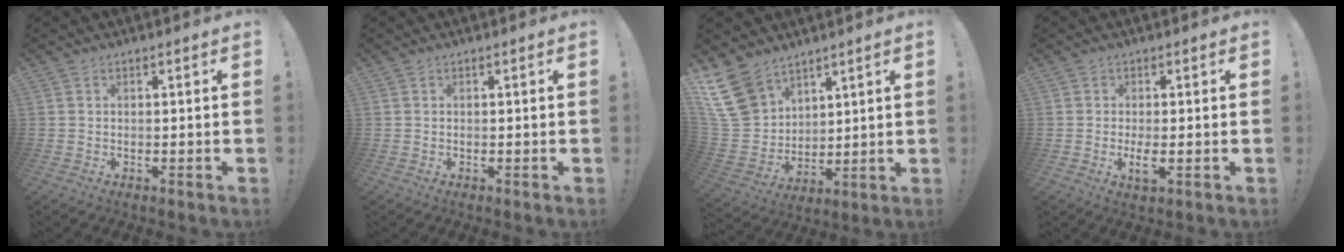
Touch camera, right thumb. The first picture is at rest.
{"total": 0.0}
{"total": 16.3, "force": [10.0, 10.8, 7.0], "torque": [-0.146, -0.058, 0.196]}
{"total": 3.3, "force": [-0.2, 1.4, 3.0], "torque": [-0.044, -0.005, -0.005]}